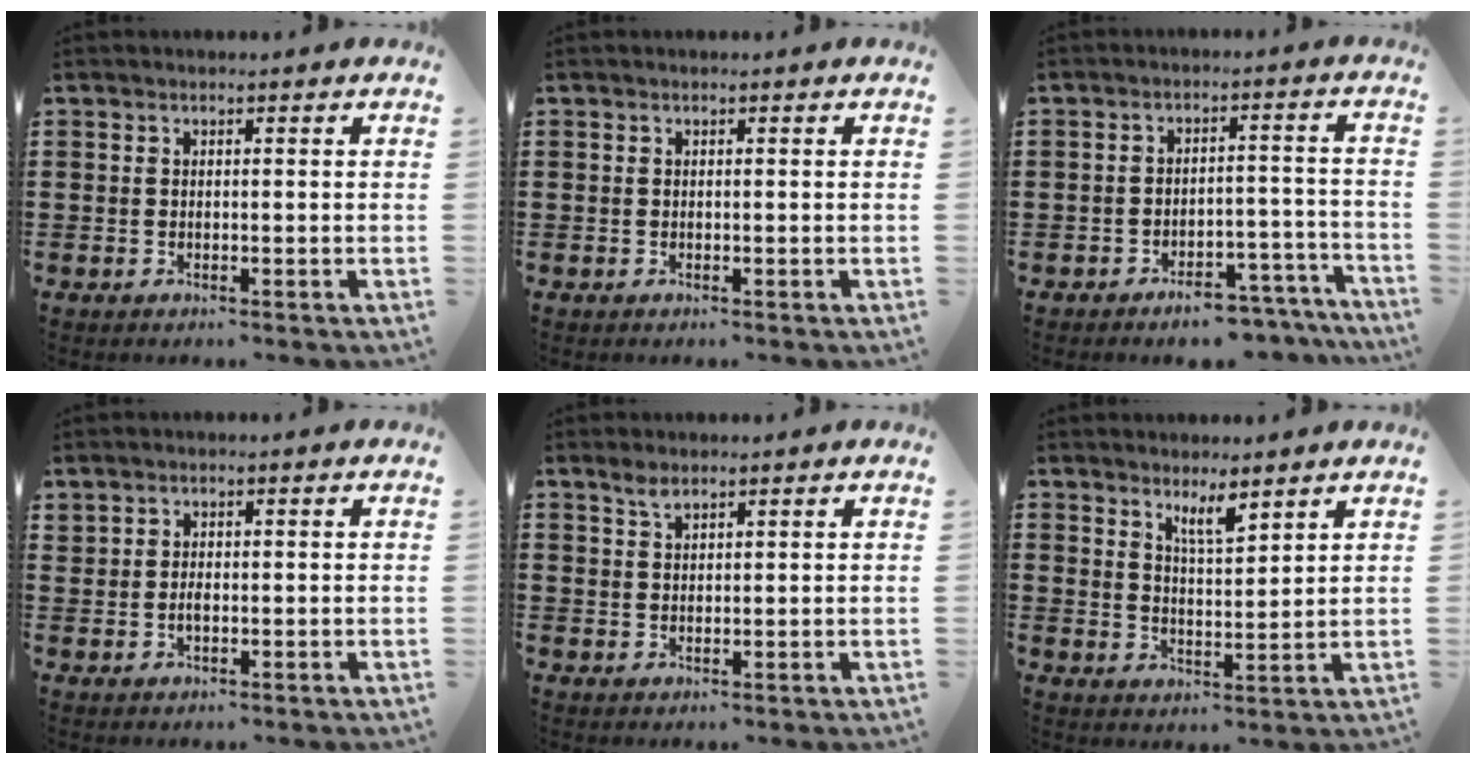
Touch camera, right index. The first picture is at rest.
{"total": 0.0}
{"total": 5.6, "force": [-5.3, 1.1, 1.6], "torque": [-0.019, 0.015, -0.099]}
{"total": 1.0, "force": [0.0, 0.5, 0.8], "torque": [-0.018, 0.001, 0.000]}
{"total": 2.0, "force": [1.5, 0.7, 1.1], "torque": [-0.025, 0.001, 0.029]}
{"total": 4.2, "force": [3.5, 0.7, 2.1], "torque": [-0.040, -0.007, 0.061]}